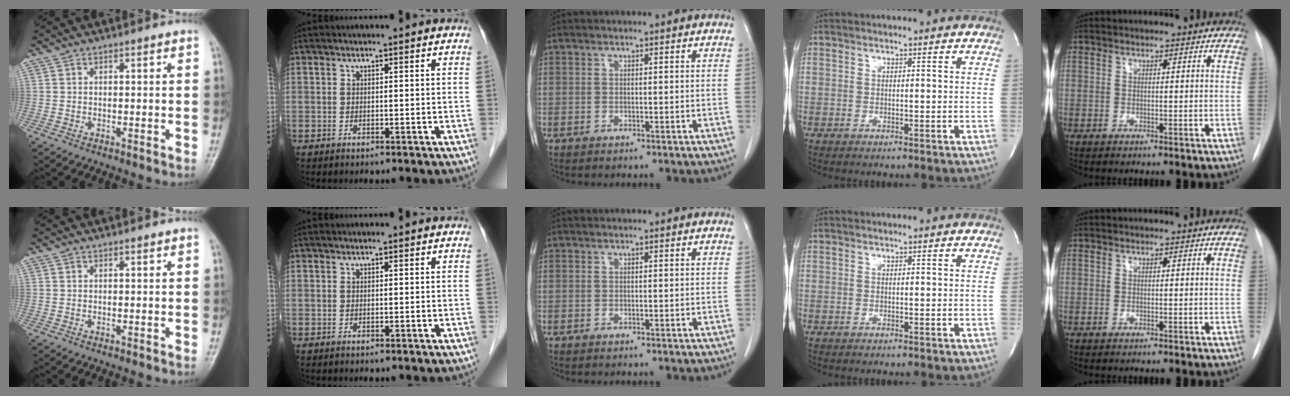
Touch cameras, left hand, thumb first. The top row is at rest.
{}